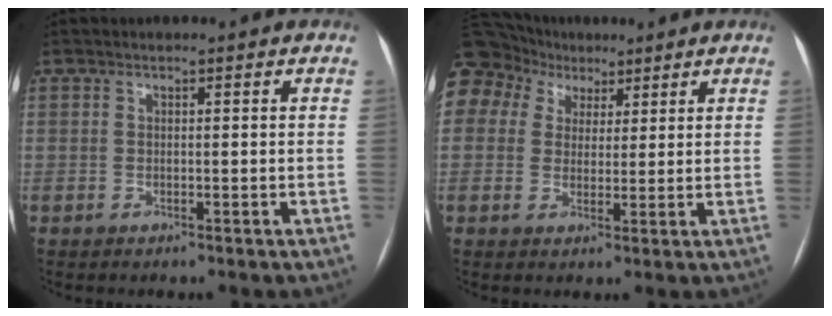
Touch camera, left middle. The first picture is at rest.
{"total": 13.6, "force": [7.6, 10.5, 4.0], "torque": [-0.133, 0.071, 0.146]}